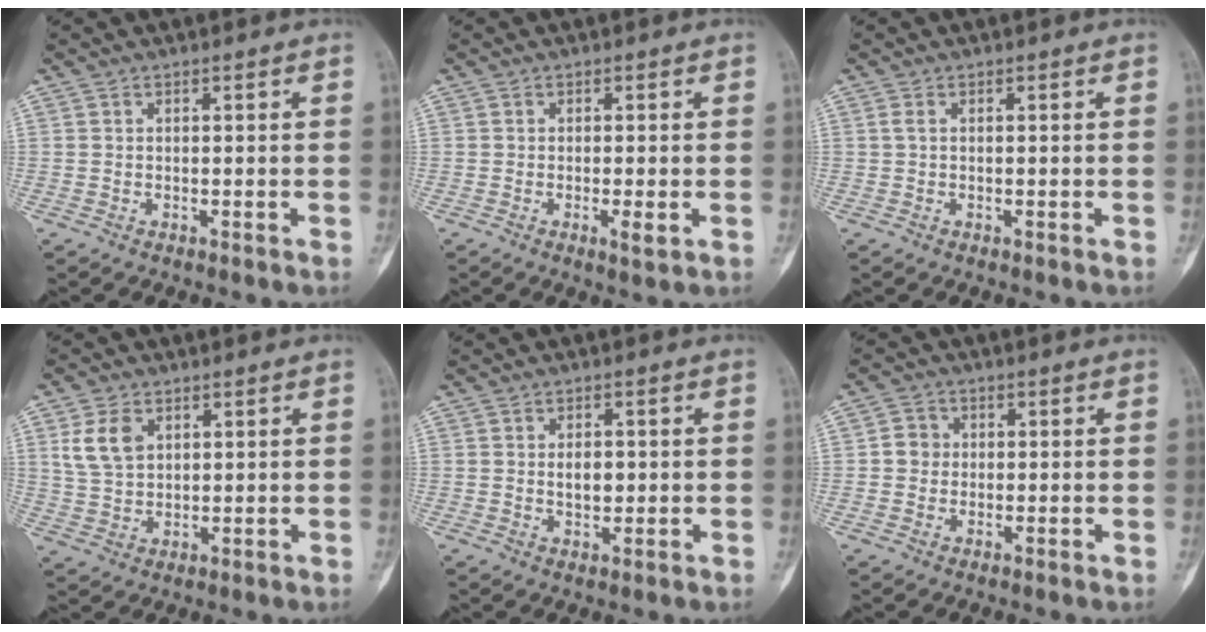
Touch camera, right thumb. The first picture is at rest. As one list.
[{"total": 2.3, "force": [-0.7, 0.3, 2.2], "torque": [-0.038, -0.007, -0.013]}, {"total": 0.8, "force": [0.2, 0.4, 0.7], "torque": [-0.019, 0.001, 0.002]}, {"total": 6.8, "force": [2.6, 4.6, 4.3], "torque": [-0.072, -0.004, 0.058]}, {"total": 3.4, "force": [0.2, 2.2, 2.6], "torque": [-0.029, -0.001, 0.007]}, {"total": 3.5, "force": [0.2, 3.3, 1.2], "torque": [0.001, 0.007, -0.003]}]